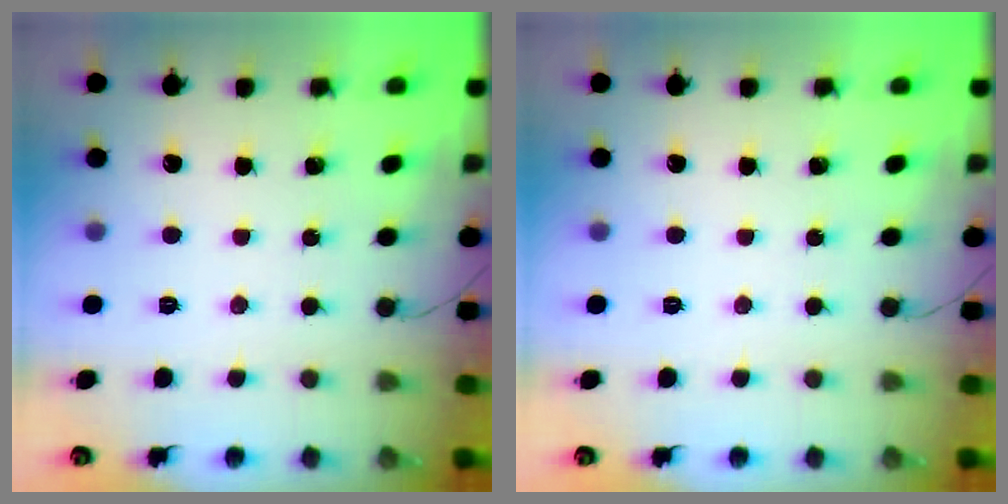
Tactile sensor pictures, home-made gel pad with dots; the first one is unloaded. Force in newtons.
{"total": 0.0}